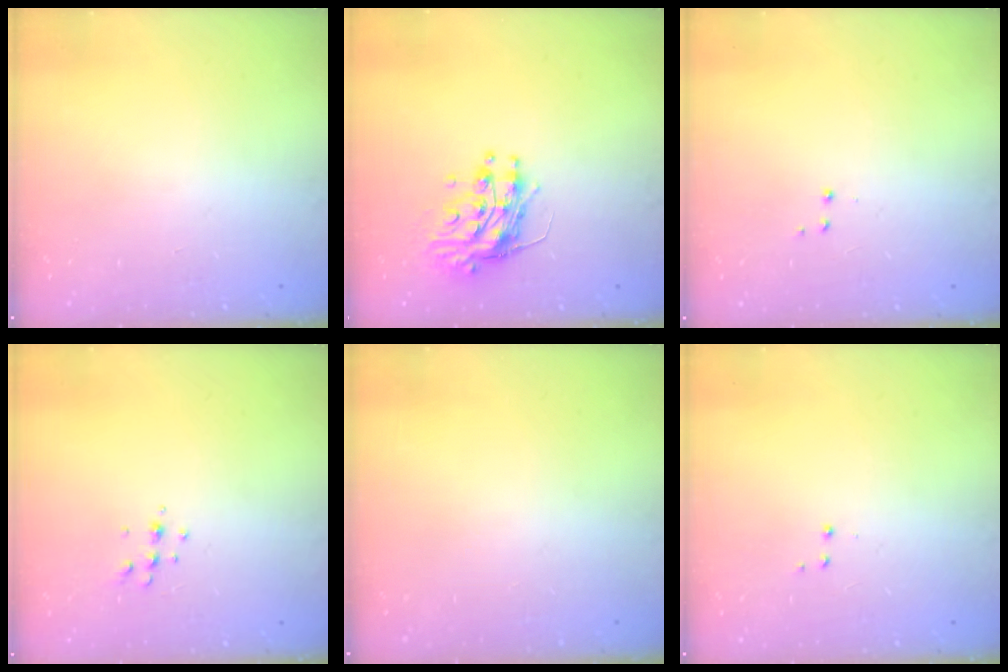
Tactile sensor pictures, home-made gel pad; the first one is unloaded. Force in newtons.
{"total": 10.4, "press": 10.4, "slide": 0.2}
{"total": 3.0, "press": 2.9, "slide": 0.7}
{"total": 3.6, "press": 3.6, "slide": 0.7}
{"total": 0.0}
{"total": 3.0, "press": 2.9, "slide": 0.7}